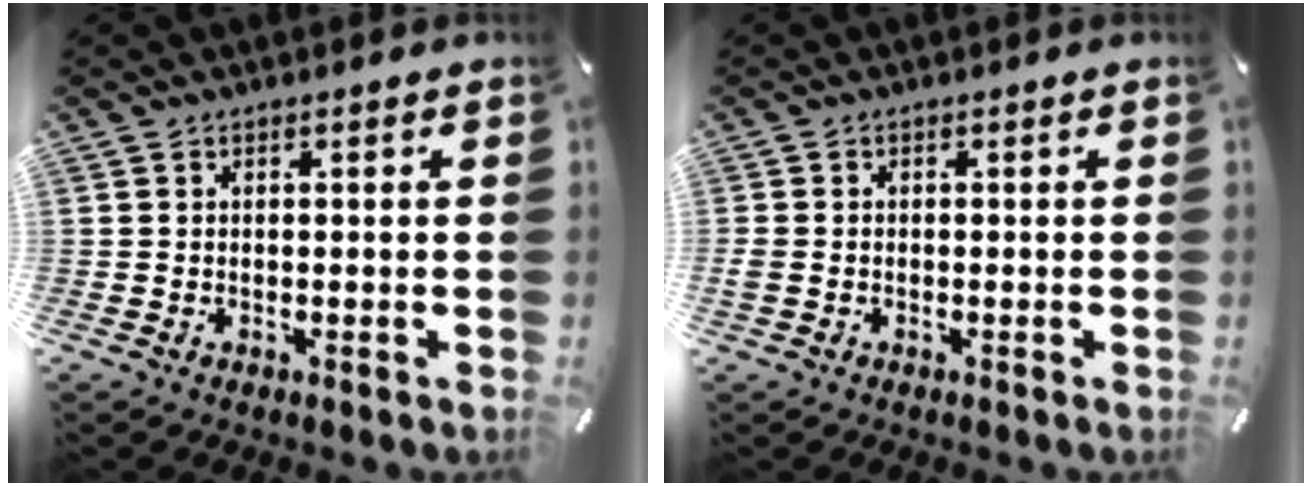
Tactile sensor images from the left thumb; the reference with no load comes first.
{"total": 1.4, "force": [-0.5, 1.0, 0.9], "torque": [-0.022, -0.001, -0.010]}